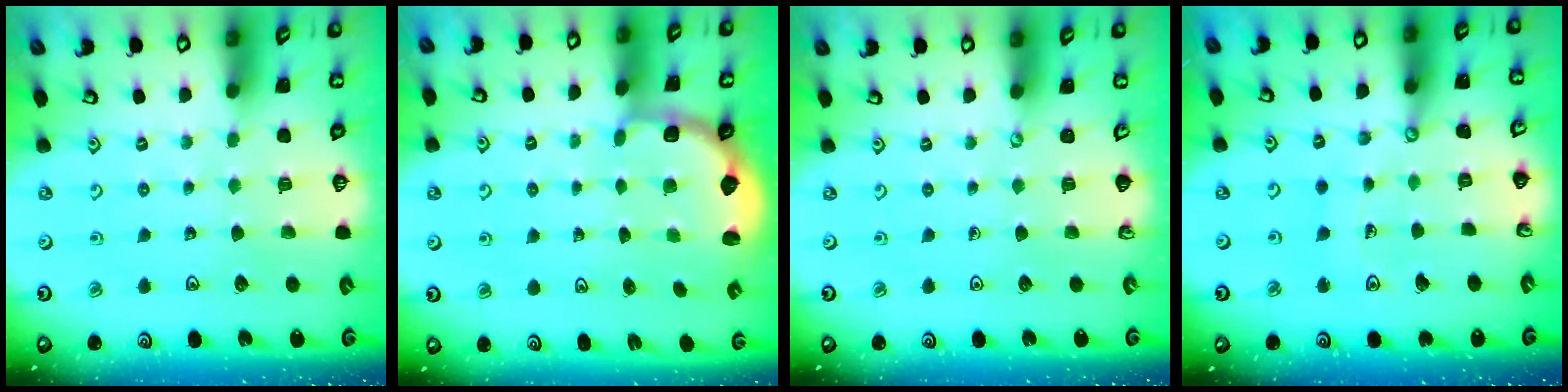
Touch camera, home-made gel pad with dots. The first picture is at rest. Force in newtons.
{"total": 2.7, "press": 2.0, "slide": 1.9}
{"total": 0.0}
{"total": 10.5, "press": 10.4, "slide": 1.3}